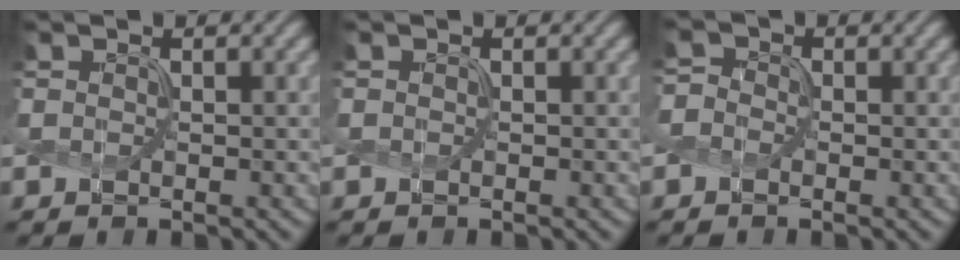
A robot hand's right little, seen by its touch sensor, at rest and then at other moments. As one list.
[{"total": 0.0}, {"total": 1.3, "force": [-0.7, 0.9, 0.5], "torque": [-0.017, 0.004, -0.024]}]